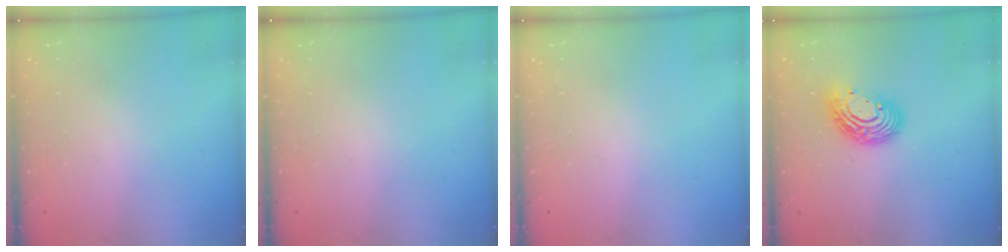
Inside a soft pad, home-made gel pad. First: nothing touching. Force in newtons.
{"total": 0.0}
{"total": 0.0}
{"total": 12.8, "press": 12.8, "slide": 1.1}